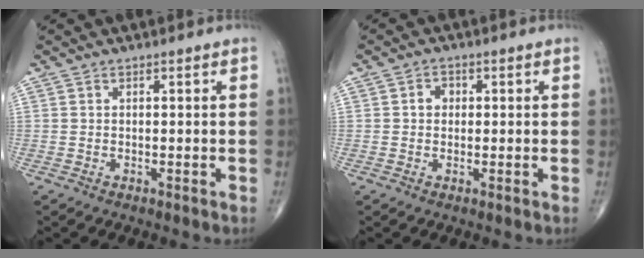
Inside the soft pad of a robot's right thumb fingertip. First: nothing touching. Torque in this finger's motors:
{"motor_torque": [-0.03, -0.10, 0.29, 0.11, 0.00]}